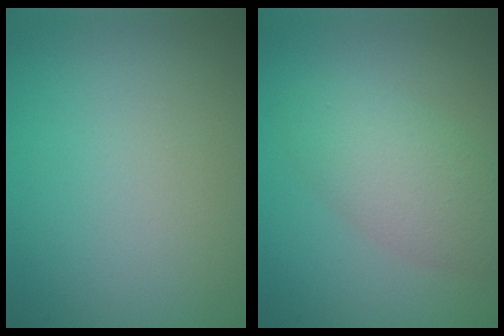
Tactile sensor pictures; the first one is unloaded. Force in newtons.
{"total": 4.4, "press": 4.3, "slide": 0.4}